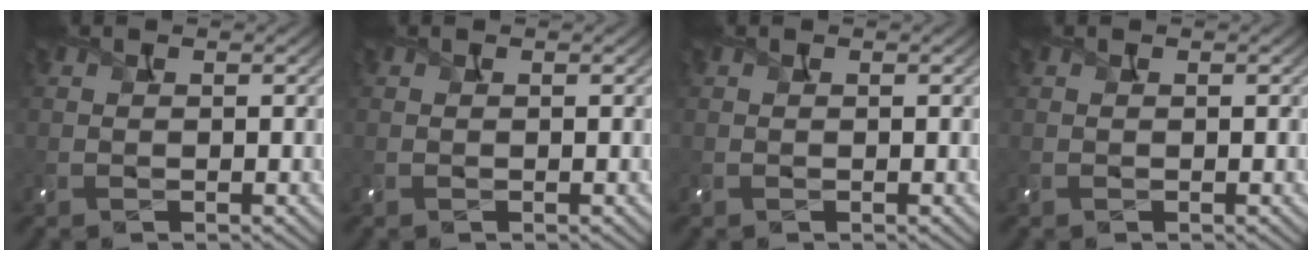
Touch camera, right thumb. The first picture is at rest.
{"total": 0.0}
{"total": 0.0}
{"total": 0.0}